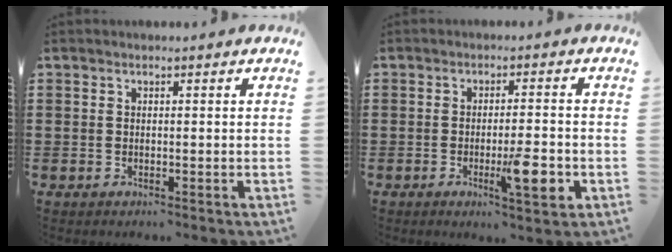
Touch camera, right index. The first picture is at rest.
{"total": 7.3, "force": [-2.3, 1.3, 6.8], "torque": [-0.103, -0.010, -0.038]}